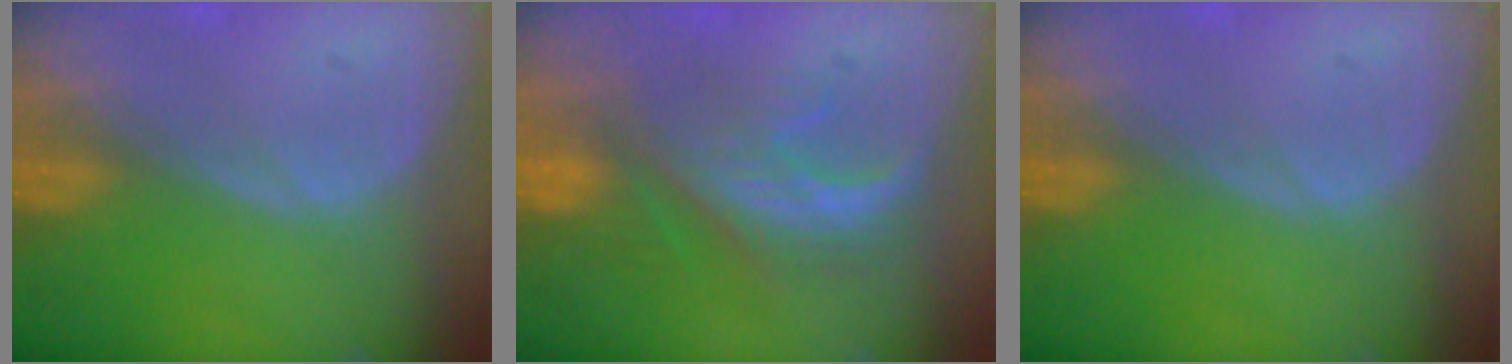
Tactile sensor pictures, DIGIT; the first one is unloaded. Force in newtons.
{"total": 8.3, "press": 8.1, "slide": 2.0}
{"total": 0.0}